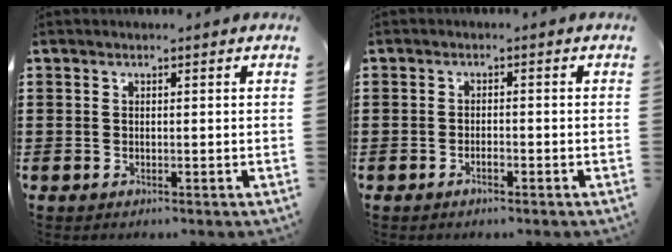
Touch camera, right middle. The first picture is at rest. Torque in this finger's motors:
{"motor_torque": [0.12, 0.88, 0.00, -0.01]}